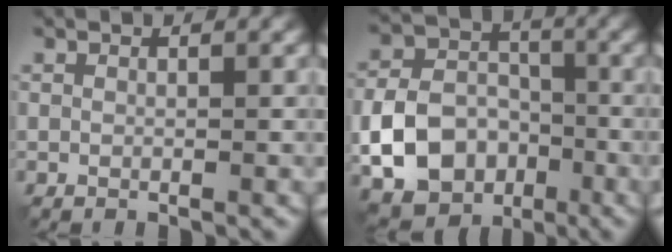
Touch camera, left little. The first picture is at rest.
{"total": 8.4, "force": [-2.8, 6.5, 4.6], "torque": [-0.078, -0.003, -0.057]}